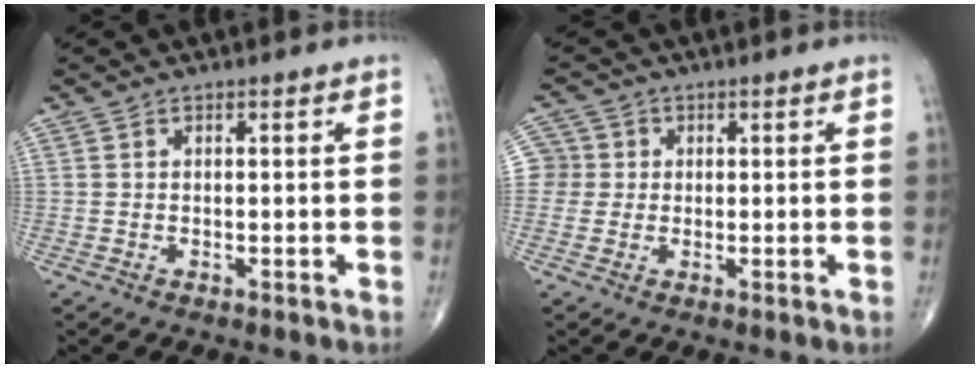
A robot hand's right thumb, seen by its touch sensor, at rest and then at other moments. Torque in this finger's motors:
{"motor_torque": [0.30, 0.04, -0.12, -0.03, -0.01]}